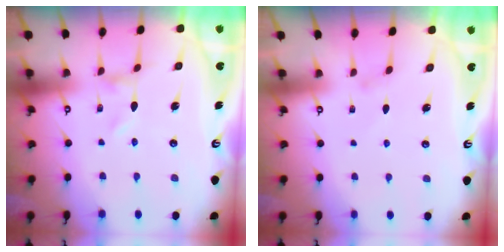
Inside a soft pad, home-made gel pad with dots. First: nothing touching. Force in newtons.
{"total": 0.9, "press": 0.8, "slide": 0.4}